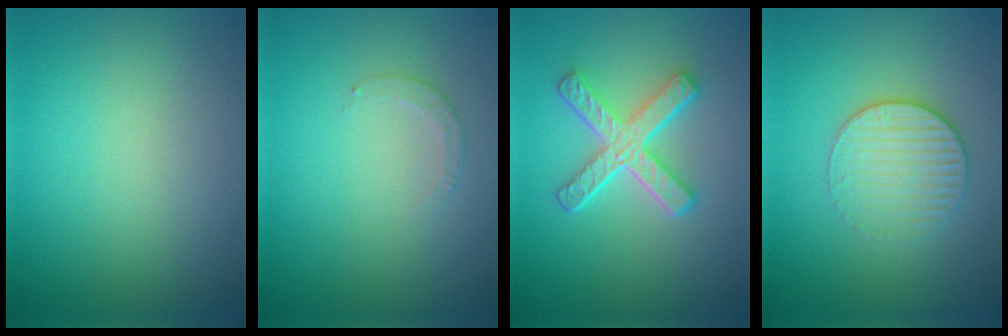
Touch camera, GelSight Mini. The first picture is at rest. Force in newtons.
{"total": 1.3, "press": 1.2, "slide": 0.2}
{"total": 5.0, "press": 3.8, "slide": 3.2}
{"total": 3.0, "press": 2.7, "slide": 1.3}